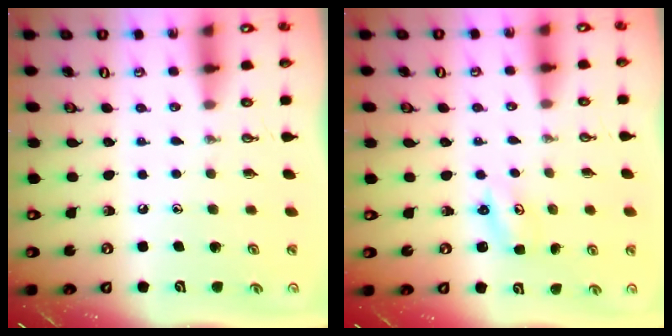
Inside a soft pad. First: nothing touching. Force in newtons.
{"total": 2.1, "press": 2.0, "slide": 0.3}